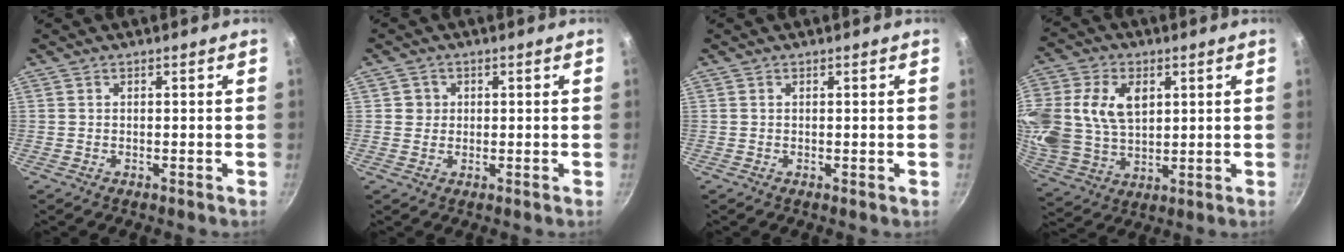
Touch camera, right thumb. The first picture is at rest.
{"total": 2.3, "force": [0.3, 2.3, 0.4], "torque": [0.008, 0.005, 0.002]}
{"total": 0.0}
{"total": 19.6, "force": [4.8, 13.9, 13.0], "torque": [-0.289, 0.006, 0.097]}